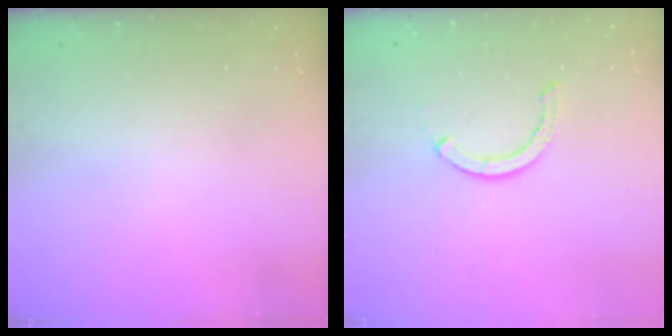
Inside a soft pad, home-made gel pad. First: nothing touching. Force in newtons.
{"total": 2.9, "press": 2.9, "slide": 0.1}